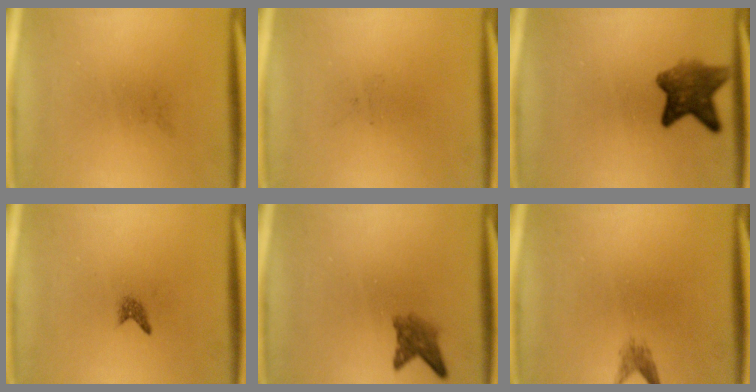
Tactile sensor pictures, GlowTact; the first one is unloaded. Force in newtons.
{"total": 0.0}
{"total": 6.6}
{"total": 0.9}
{"total": 2.9}
{"total": 1.4}